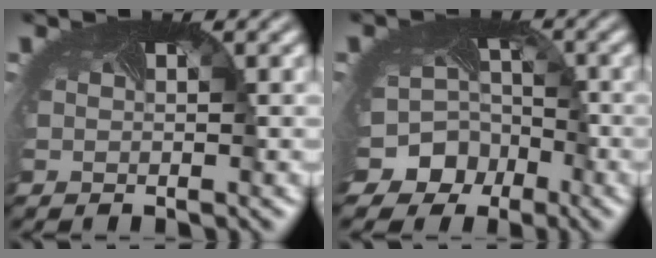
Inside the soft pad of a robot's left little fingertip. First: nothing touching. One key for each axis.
{"total": 10.3, "fx": -6.2, "fy": 7.9, "fz": 2.0, "tx": -0.047, "ty": -0.041, "tz": -0.102}